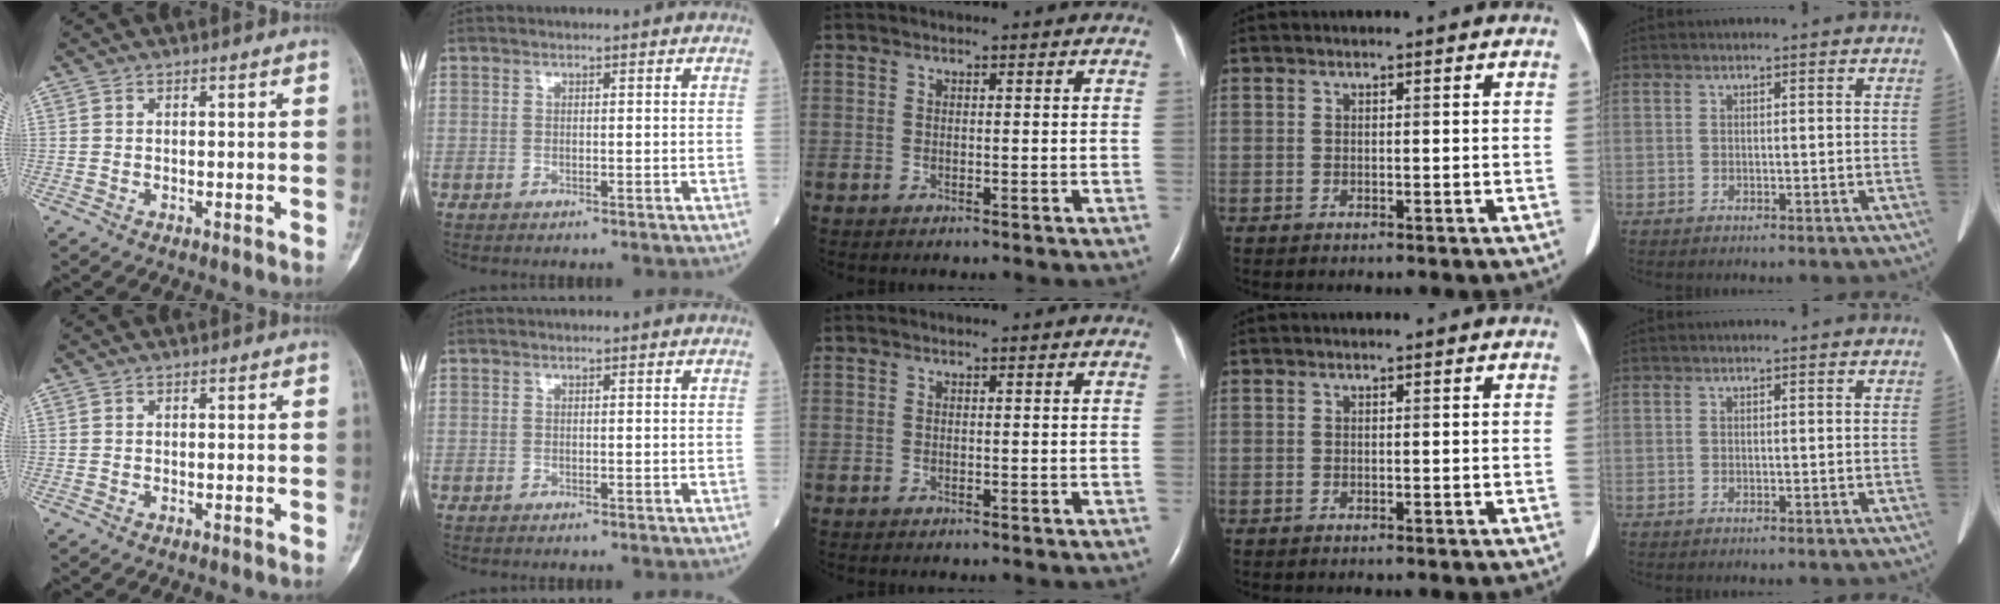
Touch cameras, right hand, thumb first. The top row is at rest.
{}